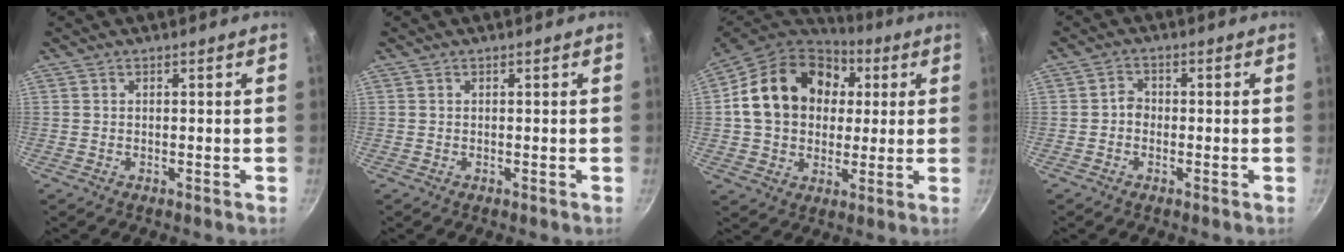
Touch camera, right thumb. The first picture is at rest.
{"total": 0.0}
{"total": 21.3, "force": [4.2, 16.6, 12.6], "torque": [-0.202, 0.023, 0.064]}
{"total": 2.2, "force": [-0.7, 1.8, 1.0], "torque": [-0.007, 0.013, -0.017]}